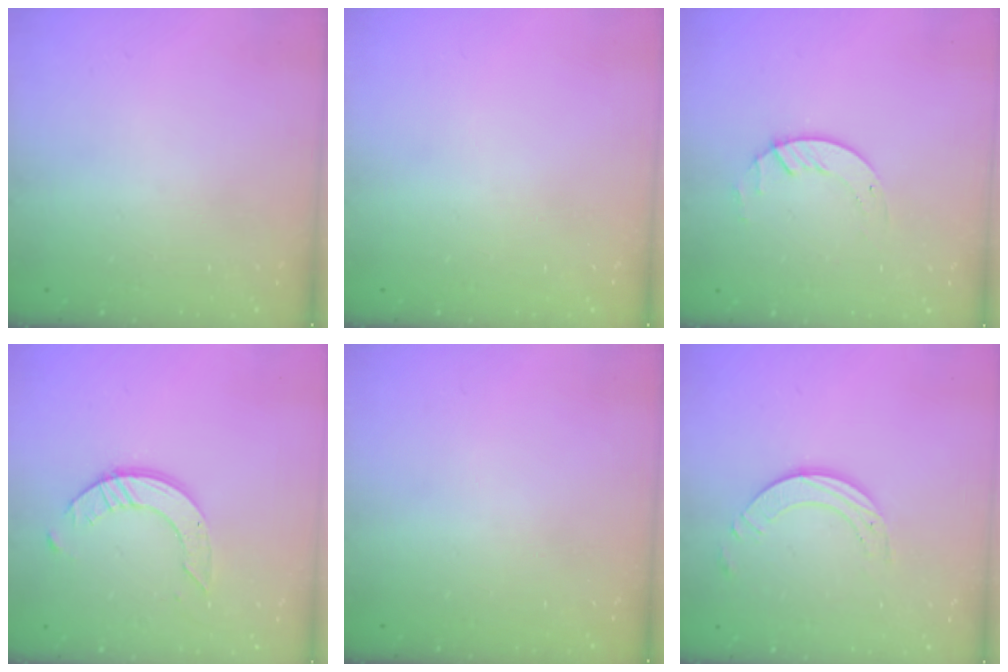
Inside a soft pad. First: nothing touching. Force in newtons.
{"total": 0.0}
{"total": 2.6, "press": 2.6, "slide": 0.3}
{"total": 6.5, "press": 6.5, "slide": 0.6}
{"total": 0.0}
{"total": 5.8, "press": 5.8, "slide": 0.6}